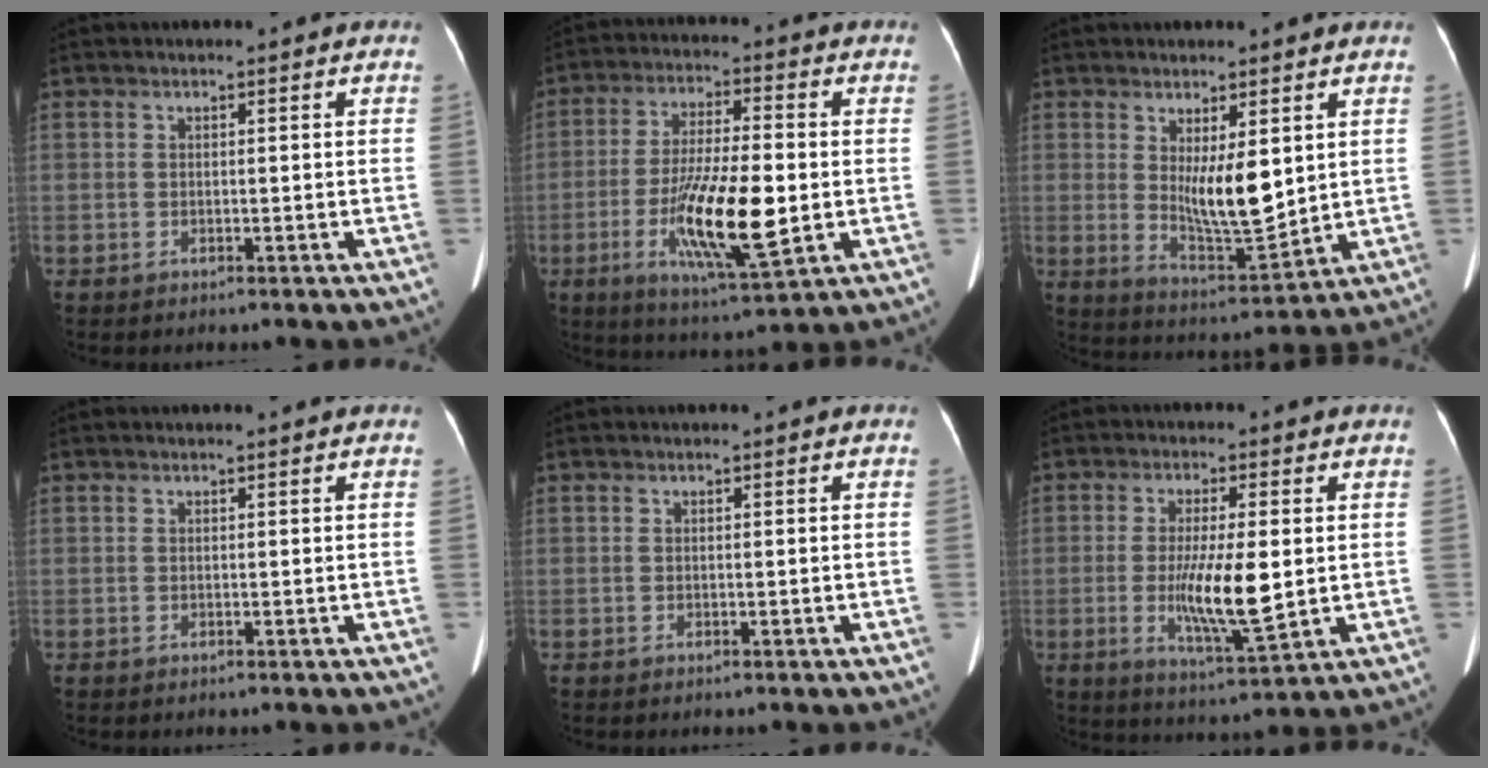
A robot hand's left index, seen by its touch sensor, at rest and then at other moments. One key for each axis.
{"total": 14.2, "fx": -2.9, "fy": 2.5, "fz": 13.7, "tx": -0.252, "ty": -0.016, "tz": -0.047}
{"total": 8.6, "fx": 1.9, "fy": 2.3, "fz": 8.1, "tx": -0.139, "ty": -0.019, "tz": 0.044}
{"total": 0.0}
{"total": 0.0}
{"total": 9.6, "fx": -0.5, "fy": 1.6, "fz": 9.5, "tx": -0.175, "ty": -0.020, "tz": -0.007}